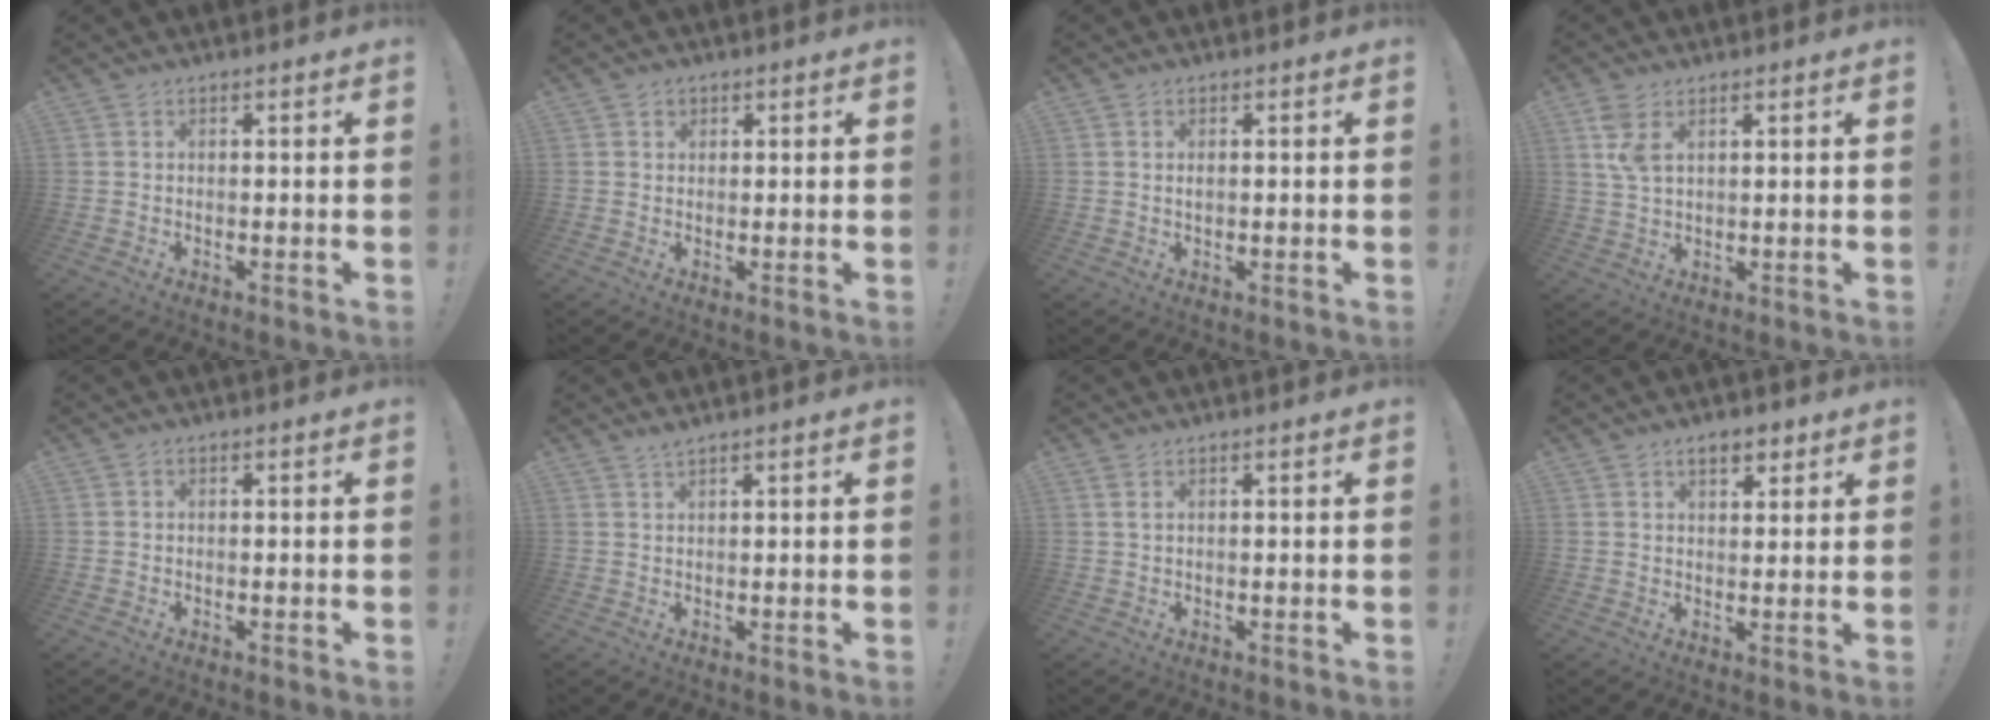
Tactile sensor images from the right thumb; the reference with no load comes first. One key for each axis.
{"total": 1.4, "fx": 0.9, "fy": 1.1, "fz": 0.2, "tx": 0.003, "ty": -0.003, "tz": 0.014}
{"total": 0.9, "fx": 0.3, "fy": 0.5, "fz": 0.6, "tx": -0.009, "ty": 0.001, "tz": 0.004}
{"total": 5.7, "fx": 2.7, "fy": 2.7, "fz": 4.2, "tx": -0.085, "ty": -0.008, "tz": 0.049}
{"total": 0.0}
{"total": 1.4, "fx": 1.2, "fy": -0.1, "fz": 0.8, "tx": -0.016, "ty": -0.003, "tz": 0.021}
{"total": 1.5, "fx": 0.7, "fy": 0.4, "fz": 1.3, "tx": -0.035, "ty": 0.006, "tz": 0.014}
{"total": 4.7, "fx": 2.9, "fy": 2.4, "fz": 2.8, "tx": -0.034, "ty": -0.009, "tz": 0.048}